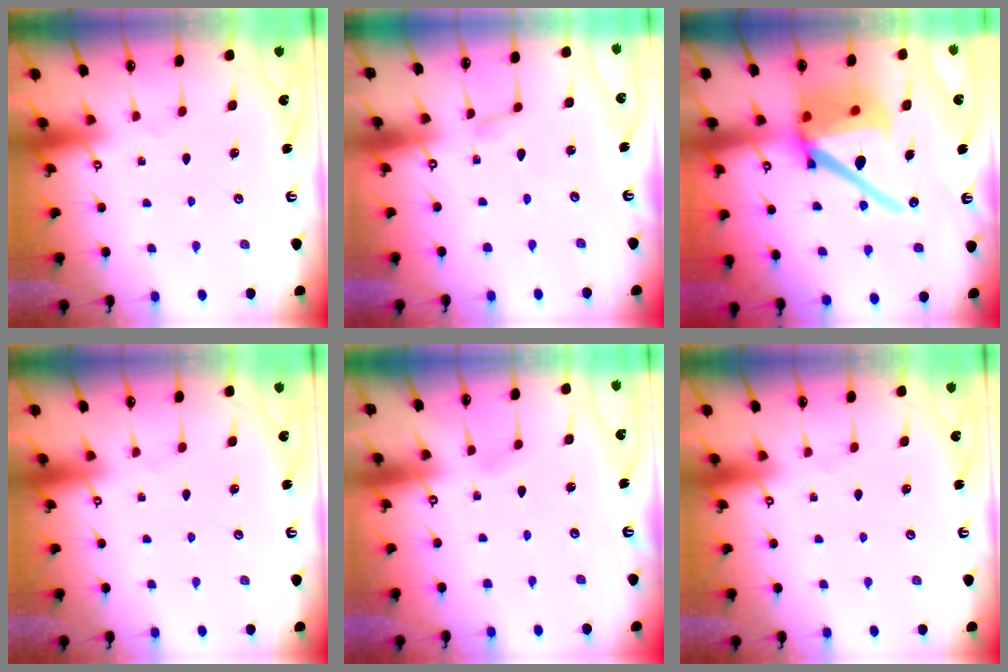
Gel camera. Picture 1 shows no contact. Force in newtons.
{"total": 1.6, "press": 1.6, "slide": 0.2}
{"total": 19.7, "press": 19.6, "slide": 2.3}
{"total": 0.0}
{"total": 1.4, "press": 1.4, "slide": 0.1}
{"total": 0.0}